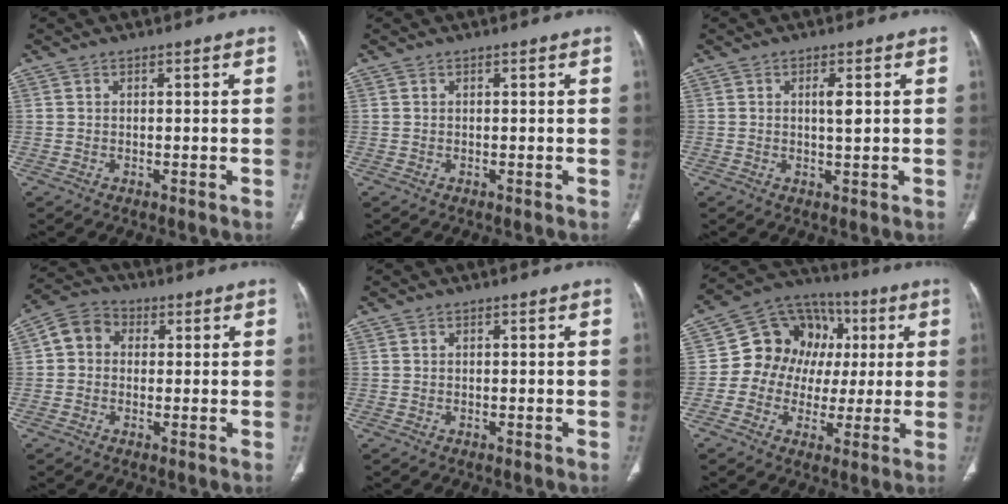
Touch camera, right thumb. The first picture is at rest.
{"total": 0.0}
{"total": 2.8, "force": [0.5, 0.8, 2.6], "torque": [-0.046, -0.002, 0.007]}
{"total": 6.3, "force": [0.8, 5.4, 3.2], "torque": [-0.042, 0.017, 0.002]}
{"total": 0.0}
{"total": 15.1, "force": [1.3, 13.3, 7.1], "torque": [-0.064, 0.032, 0.016]}